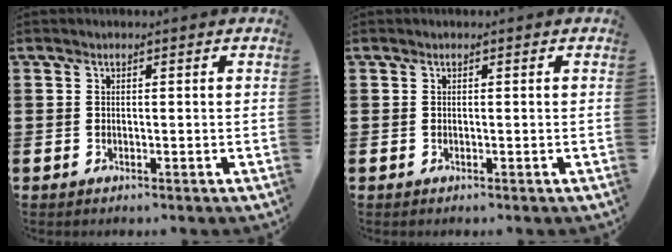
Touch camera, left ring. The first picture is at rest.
{"total": 0.0}